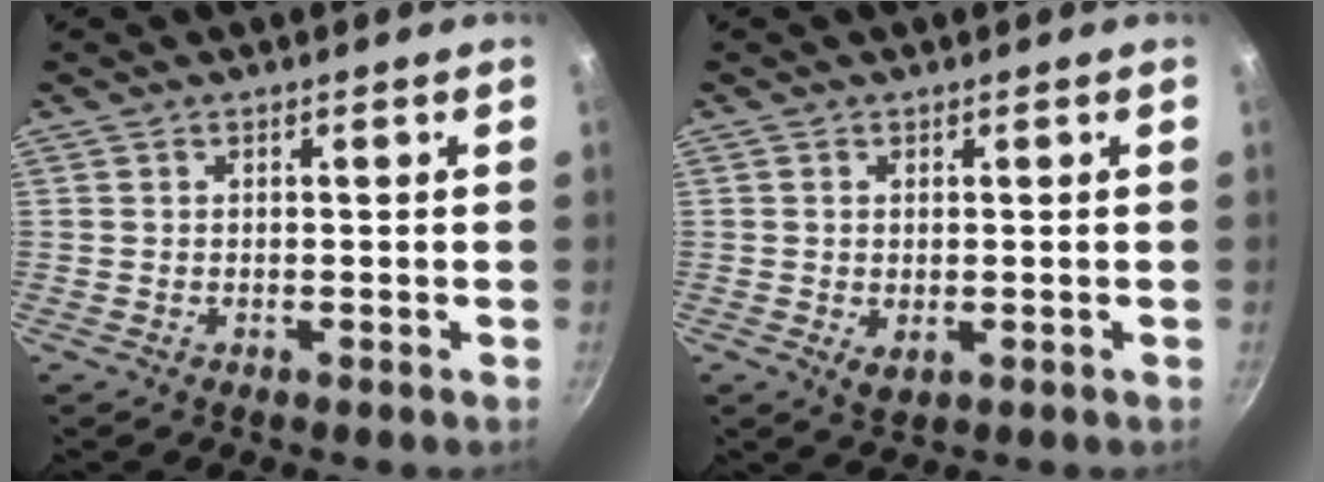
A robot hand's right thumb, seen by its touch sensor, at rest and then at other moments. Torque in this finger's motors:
{"motor_torque": [-0.33, 0.24, 0.51, 0.13, 0.07]}